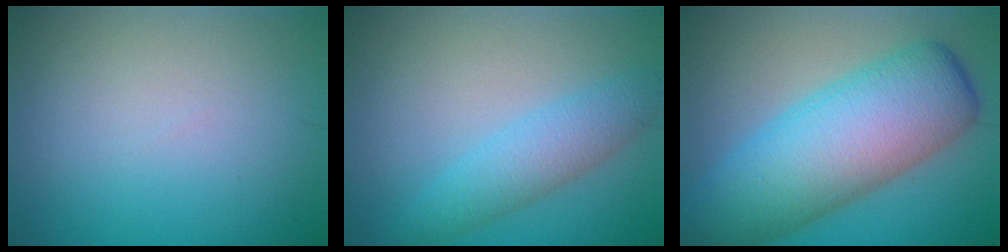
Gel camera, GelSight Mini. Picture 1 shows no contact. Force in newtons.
{"total": 3.5, "press": 3.5, "slide": 0.1}
{"total": 11.5, "press": 11.5, "slide": 0.1}